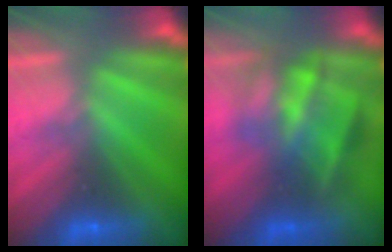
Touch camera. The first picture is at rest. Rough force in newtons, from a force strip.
{"total": 4.8}